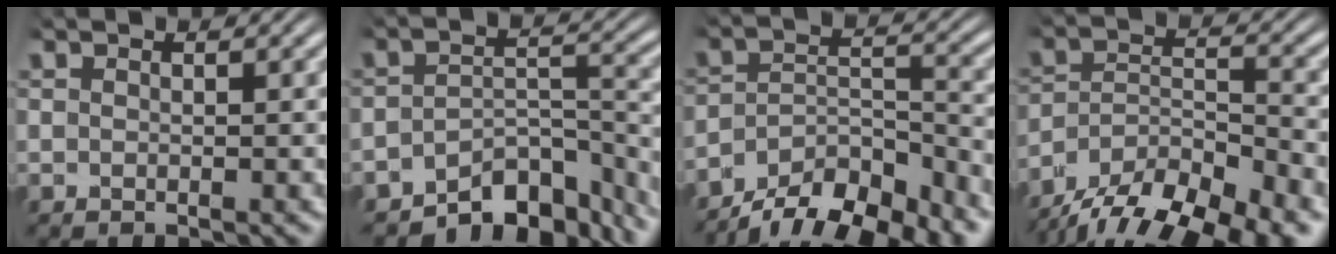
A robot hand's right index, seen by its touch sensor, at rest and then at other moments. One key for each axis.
{"total": 9.1, "fx": -7.2, "fy": 3.5, "fz": 4.3, "tx": -0.047, "ty": -0.016, "tz": -0.106}
{"total": 9.0, "fx": -6.0, "fy": 4.7, "fz": 4.9, "tx": -0.059, "ty": -0.012, "tz": -0.092}
{"total": 10.9, "fx": -7.3, "fy": 5.7, "fz": 5.8, "tx": -0.095, "ty": -0.028, "tz": -0.107}